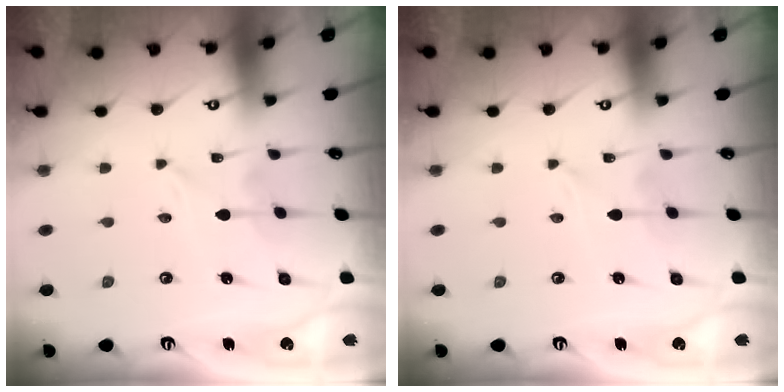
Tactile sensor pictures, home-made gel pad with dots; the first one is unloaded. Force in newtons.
{"total": 0.0}